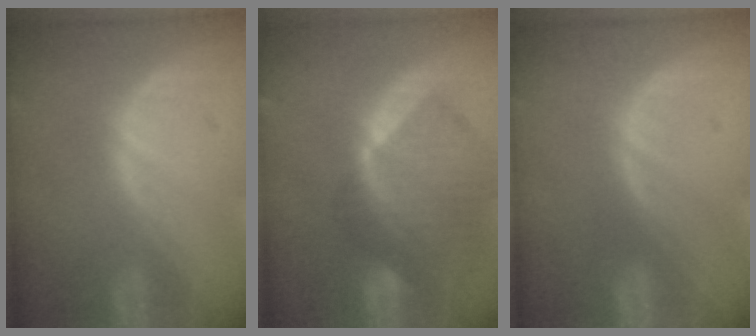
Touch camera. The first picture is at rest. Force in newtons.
{"total": 10.3, "press": 8.9, "slide": 5.2}
{"total": 0.0}